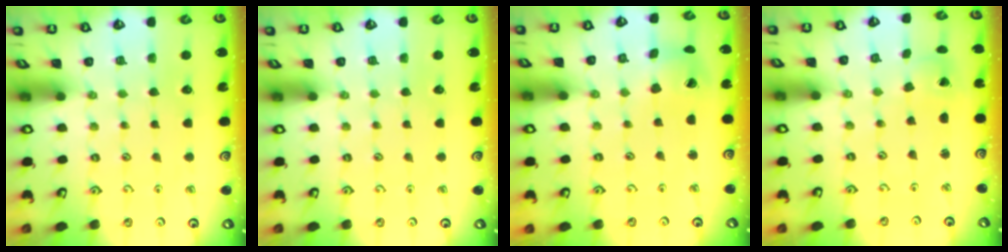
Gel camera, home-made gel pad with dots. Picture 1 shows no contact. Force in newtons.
{"total": 0.0}
{"total": 5.9, "press": 5.8, "slide": 0.7}
{"total": 1.5, "press": 1.5, "slide": 0.1}